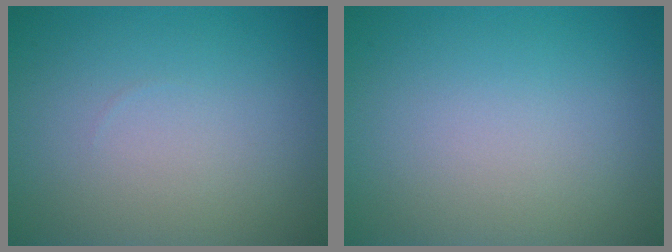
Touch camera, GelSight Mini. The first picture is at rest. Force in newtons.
{"total": 0.0}